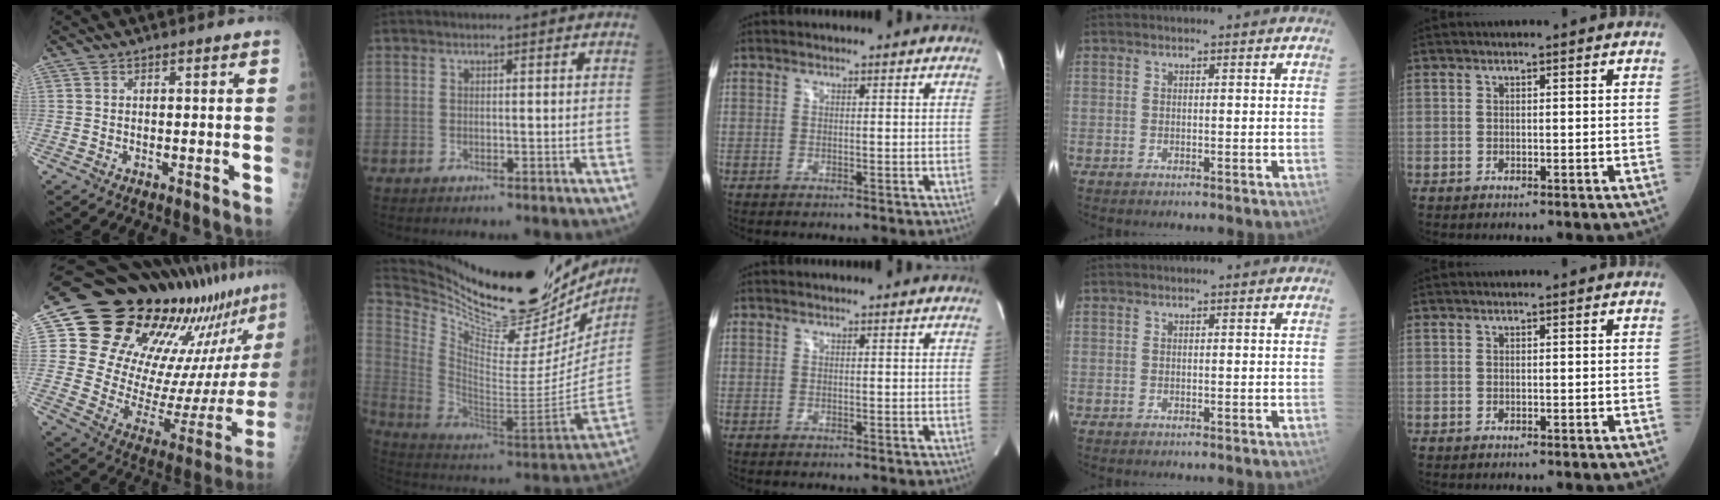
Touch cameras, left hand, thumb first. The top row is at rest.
{"thumb": {"total": 30.4, "force": [22.7, 11.6, 16.5], "torque": [-0.234, -0.120, 0.333]}, "index": {"total": 31.2, "force": [27.2, 7.3, 13.4], "torque": [-0.237, -0.074, 0.393]}}